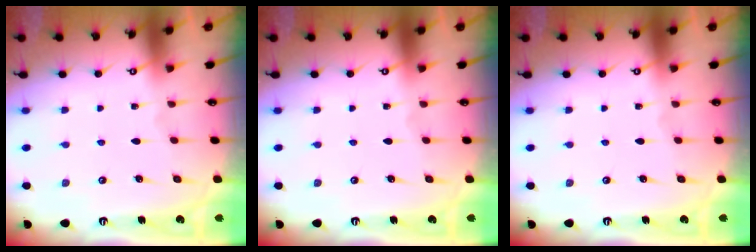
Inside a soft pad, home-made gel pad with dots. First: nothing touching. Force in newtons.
{"total": 0.0}
{"total": 0.0}